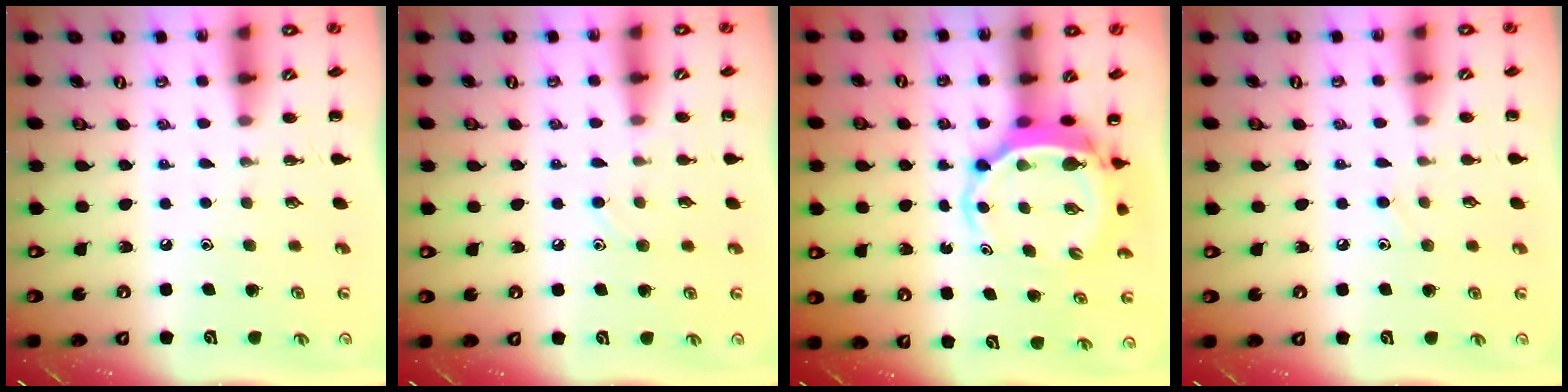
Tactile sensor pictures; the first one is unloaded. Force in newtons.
{"total": 6.8, "press": 6.5, "slide": 2.0}
{"total": 5.1, "press": 4.9, "slide": 1.2}
{"total": 5.7, "press": 5.3, "slide": 1.9}